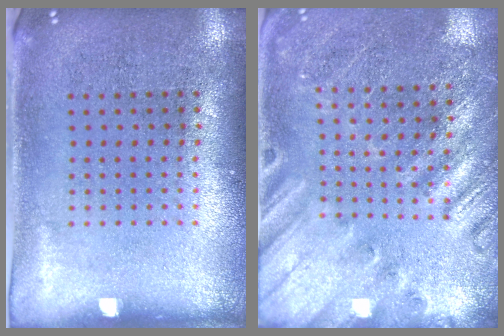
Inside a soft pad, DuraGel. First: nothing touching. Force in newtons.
{"total": 2.3, "press": 2.2, "slide": 0.6}